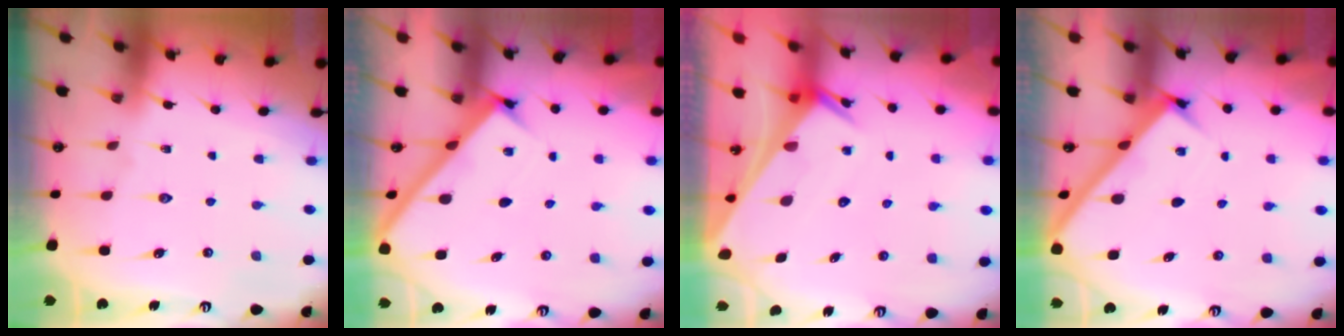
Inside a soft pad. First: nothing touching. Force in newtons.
{"total": 2.5, "press": 2.5, "slide": 0.3}
{"total": 2.5, "press": 2.5, "slide": 0.1}
{"total": 2.4, "press": 2.3, "slide": 0.3}